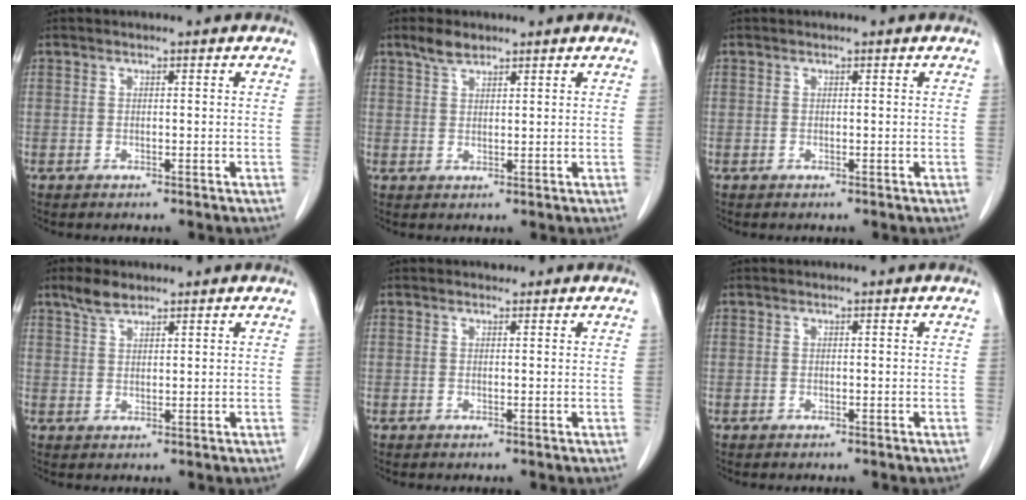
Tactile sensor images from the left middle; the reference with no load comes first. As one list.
[{"total": 2.8, "force": [2.2, 1.0, 1.4], "torque": [-0.032, 0.004, 0.044]}, {"total": 0.0}, {"total": 3.2, "force": [2.6, 1.1, 1.6], "torque": [-0.038, 0.005, 0.052]}, {"total": 0.6, "force": [0.5, 0.2, 0.0], "torque": [-0.005, 0.000, 0.008]}, {"total": 0.0}]